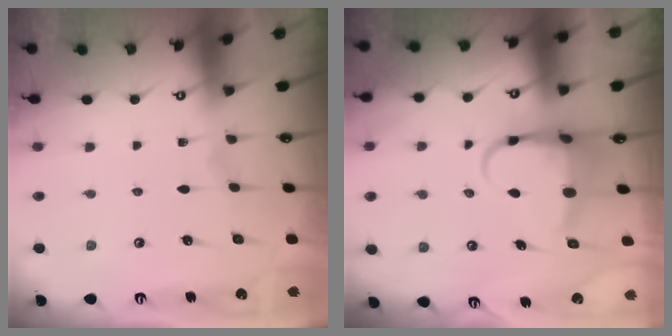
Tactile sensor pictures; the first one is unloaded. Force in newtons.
{"total": 6.2, "press": 6.0, "slide": 1.3}